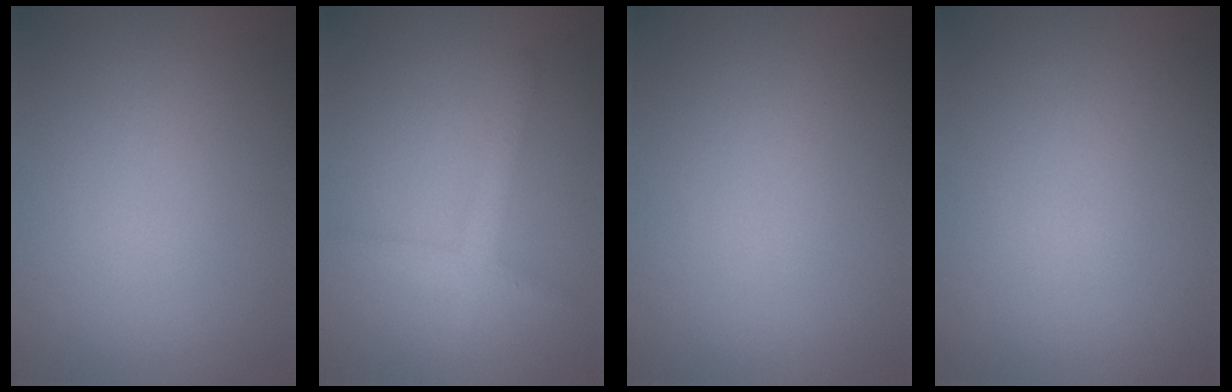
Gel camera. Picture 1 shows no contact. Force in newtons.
{"total": 2.3, "press": 2.3, "slide": 0.1}
{"total": 0.0}
{"total": 0.0}